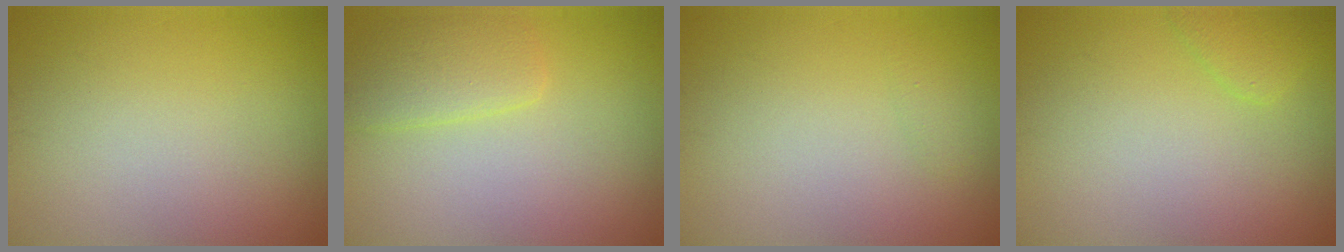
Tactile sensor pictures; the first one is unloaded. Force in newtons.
{"total": 2.7, "press": 2.7, "slide": 0.0}
{"total": 0.5, "press": 0.5, "slide": 0.0}
{"total": 1.6, "press": 1.6, "slide": 0.2}